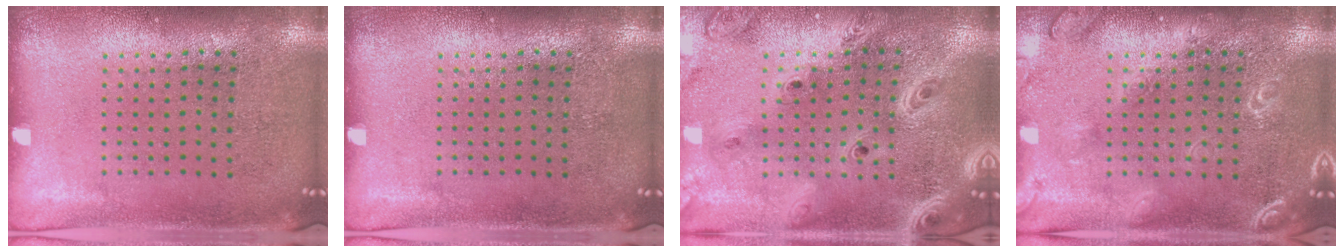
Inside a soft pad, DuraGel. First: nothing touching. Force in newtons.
{"total": 0.0}
{"total": 3.2, "press": 2.6, "slide": 1.8}
{"total": 2.9, "press": 2.9, "slide": 0.4}